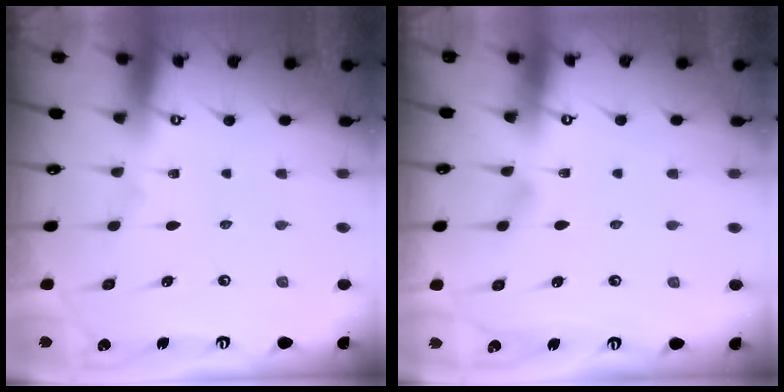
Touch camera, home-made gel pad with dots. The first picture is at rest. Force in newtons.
{"total": 2.4, "press": 2.4, "slide": 0.3}